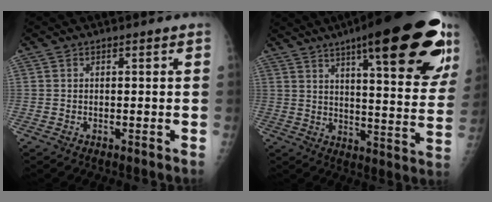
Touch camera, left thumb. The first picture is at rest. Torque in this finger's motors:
{"motor_torque": [2.65, 2.36, 1.86, -0.91, 0.58]}